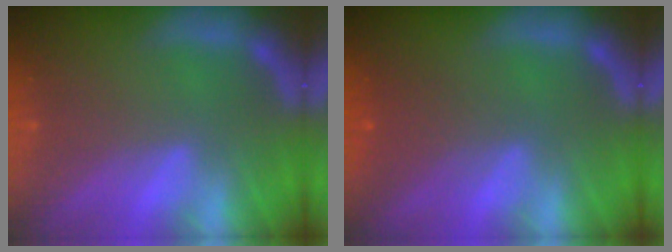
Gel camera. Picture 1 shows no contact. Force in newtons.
{"total": 2.5}